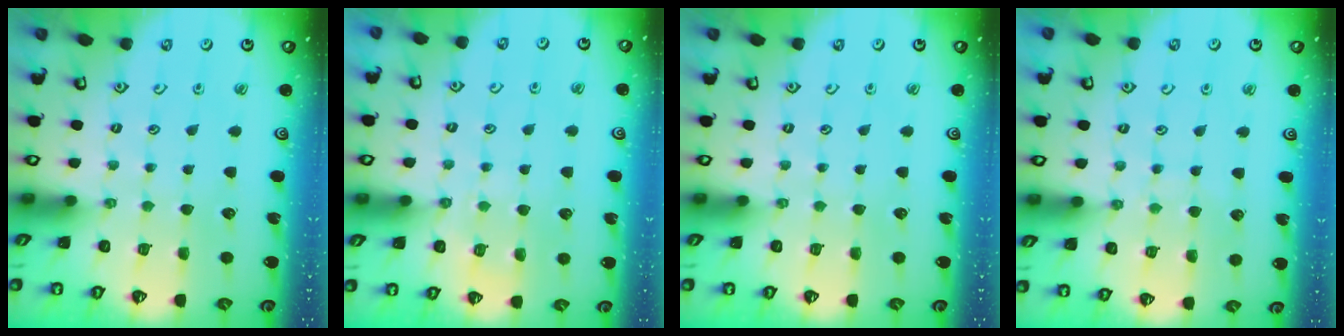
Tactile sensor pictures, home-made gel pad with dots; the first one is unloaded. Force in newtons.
{"total": 5.5, "press": 5.5, "slide": 0.7}
{"total": 0.0}
{"total": 5.9, "press": 5.9, "slide": 0.6}